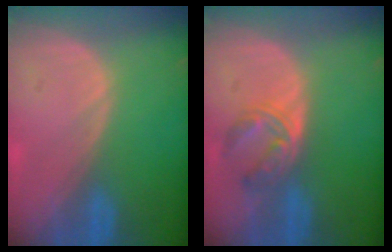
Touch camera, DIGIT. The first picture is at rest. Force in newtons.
{"total": 5.5, "press": 4.9, "slide": 2.6}